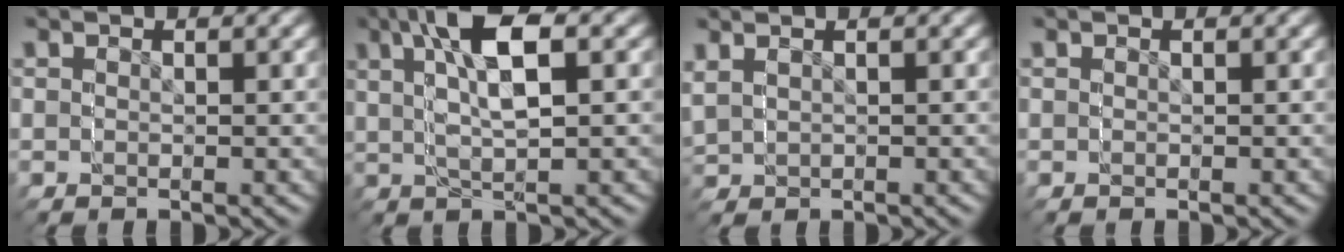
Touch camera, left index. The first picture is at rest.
{"total": 4.3, "force": [2.9, 0.9, 3.1], "torque": [-0.074, 0.018, 0.034]}
{"total": 1.1, "force": [0.2, 1.0, -0.1], "torque": [-0.024, -0.004, 0.012]}
{"total": 0.0}